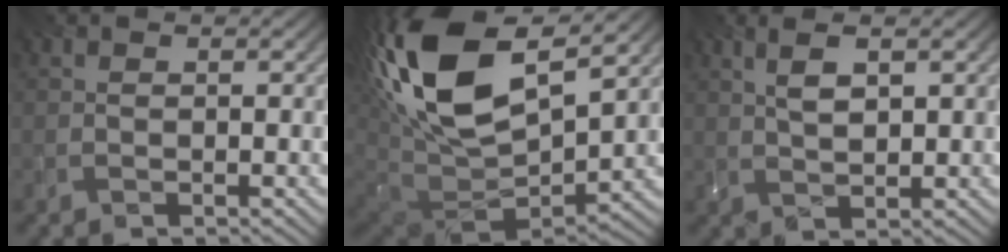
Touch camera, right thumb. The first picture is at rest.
{"total": 20.1, "force": [6.9, 10.4, 15.8], "torque": [-0.348, 0.011, 0.142]}
{"total": 3.6, "force": [1.5, 1.1, 3.1], "torque": [-0.076, 0.001, 0.032]}